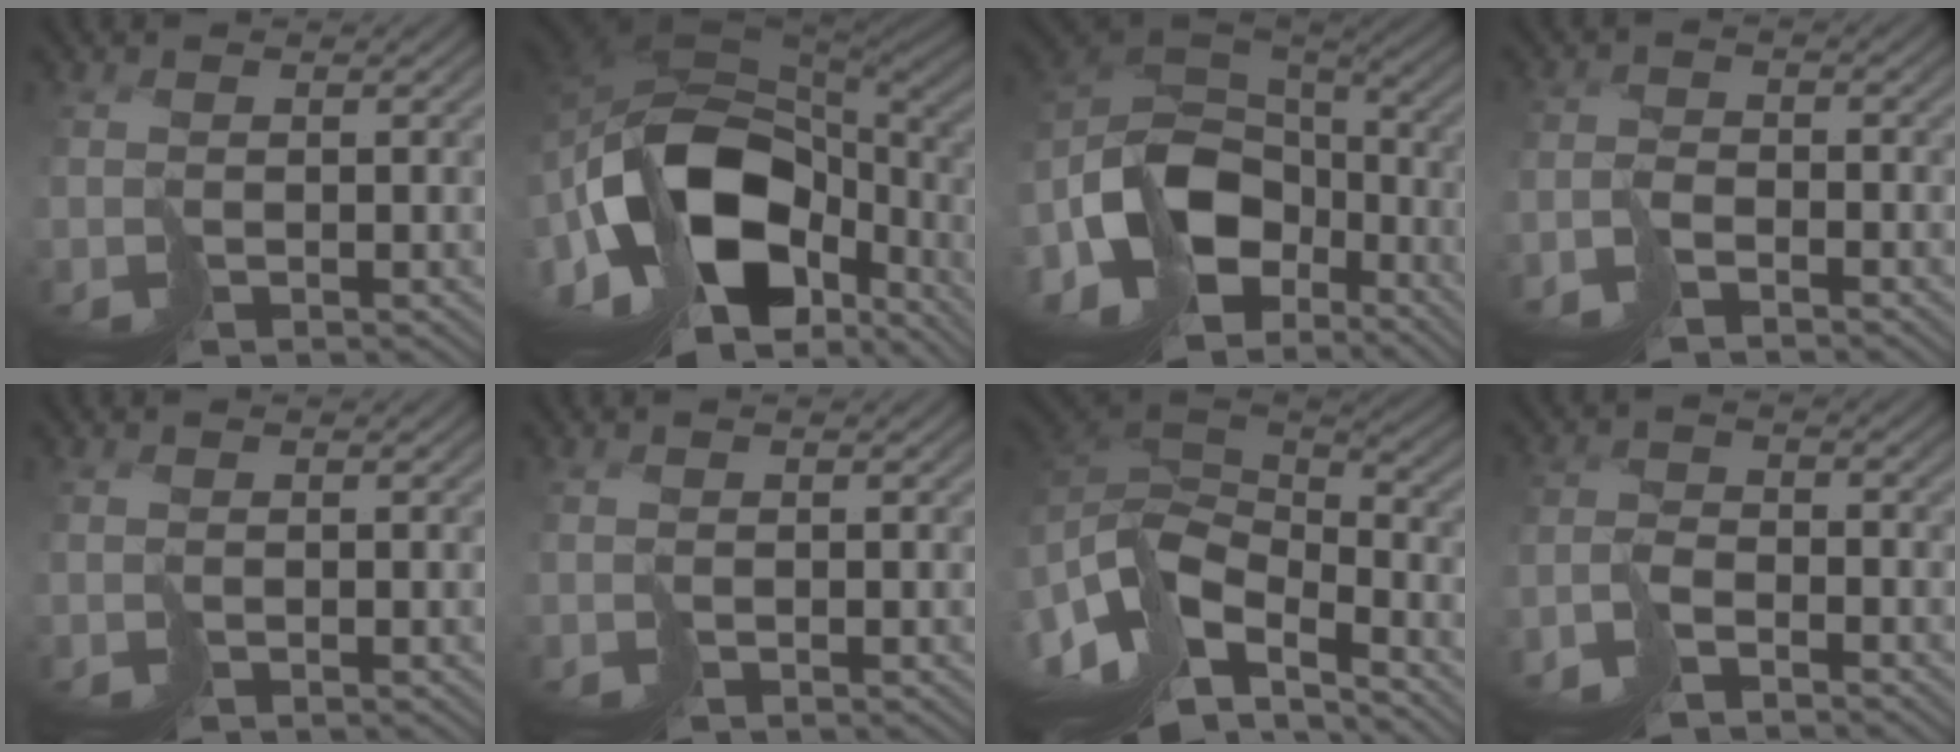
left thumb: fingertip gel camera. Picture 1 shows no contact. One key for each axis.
{"total": 18.8, "fx": -4.4, "fy": 9.9, "fz": 15.4, "tx": -0.337, "ty": -0.013, "tz": -0.065}
{"total": 15.8, "fx": -5.4, "fy": 10.1, "fz": 10.8, "tx": -0.254, "ty": -0.034, "tz": -0.093}
{"total": 2.9, "fx": -2.9, "fy": 0.1, "fz": 0.6, "tx": 0.003, "ty": 0.009, "tz": -0.063}
{"total": 0.0}
{"total": 0.0}
{"total": 14.7, "fx": -6.0, "fy": 6.7, "fz": 11.6, "tx": -0.277, "ty": 0.001, "tz": -0.092}
{"total": 3.8, "fx": -3.6, "fy": 0.3, "fz": 1.0, "tx": -0.008, "ty": 0.009, "tz": -0.079}